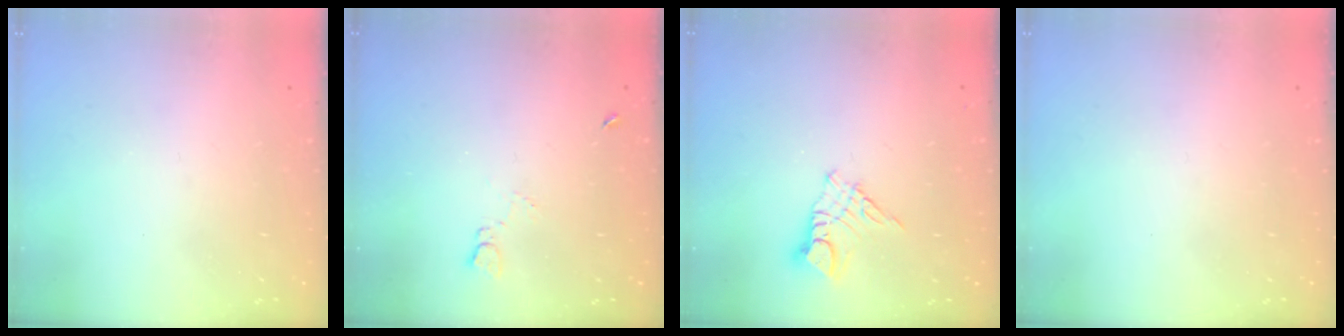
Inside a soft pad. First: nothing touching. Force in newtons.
{"total": 3.3, "press": 3.3, "slide": 0.5}
{"total": 6.7, "press": 6.7, "slide": 0.5}
{"total": 0.0}